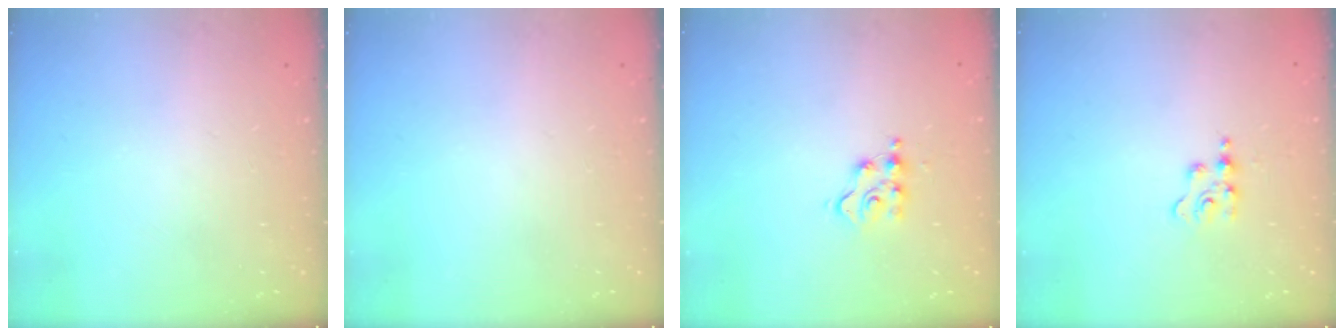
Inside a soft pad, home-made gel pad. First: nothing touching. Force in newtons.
{"total": 0.0}
{"total": 5.4, "press": 5.4, "slide": 0.6}
{"total": 3.9, "press": 3.9, "slide": 0.4}